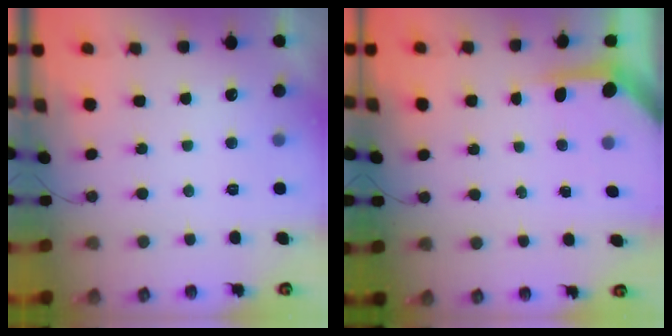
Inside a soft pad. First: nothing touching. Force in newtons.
{"total": 5.2, "press": 5.1, "slide": 0.2}